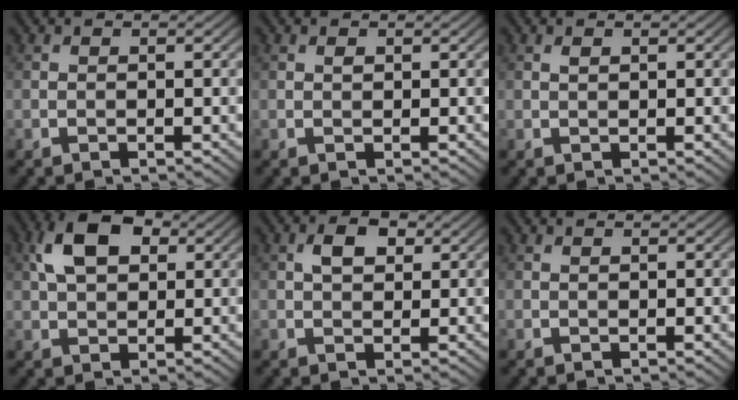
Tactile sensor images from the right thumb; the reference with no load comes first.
{"total": 0.5, "force": [0.3, 0.3, 0.3], "torque": [-0.005, -0.001, 0.007]}
{"total": 0.7, "force": [0.4, 0.3, 0.5], "torque": [-0.012, -0.001, 0.008]}
{"total": 7.8, "force": [2.6, 4.7, 5.7], "torque": [-0.118, 0.015, 0.041]}
{"total": 3.5, "force": [1.2, 2.1, 2.5], "torque": [-0.048, 0.007, 0.018]}
{"total": 0.0}